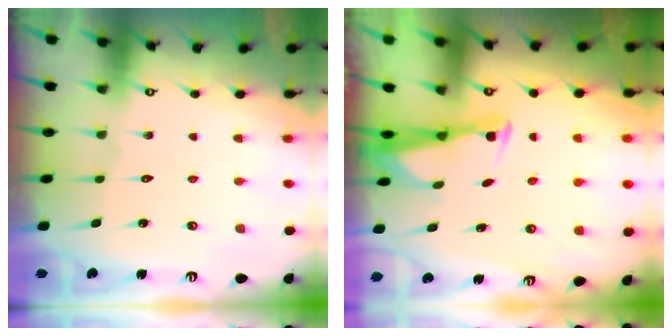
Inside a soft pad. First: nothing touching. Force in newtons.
{"total": 2.6, "press": 2.5, "slide": 0.6}